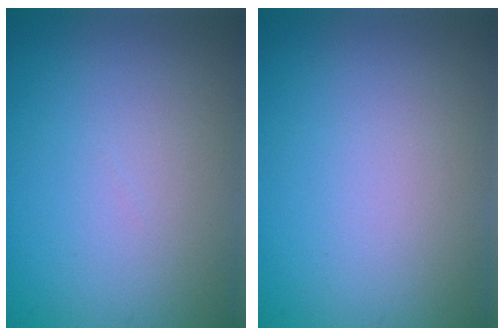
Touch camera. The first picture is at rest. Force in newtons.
{"total": 0.0}